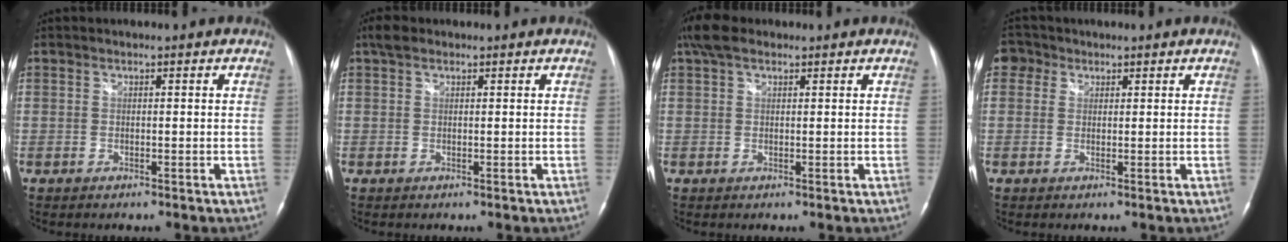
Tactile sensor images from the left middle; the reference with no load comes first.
{"total": 1.9, "force": [1.4, 1.0, 0.9], "torque": [-0.021, 0.017, 0.024]}
{"total": 4.2, "force": [3.0, 1.9, 2.3], "torque": [-0.058, 0.027, 0.060]}
{"total": 2.7, "force": [1.4, 2.3, 0.4], "torque": [-0.006, 0.011, 0.021]}